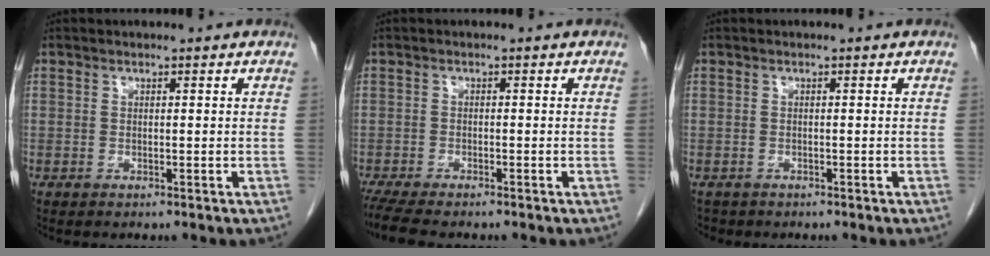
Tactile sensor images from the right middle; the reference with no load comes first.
{"total": 5.9, "force": [-4.9, 0.9, 3.1], "torque": [-0.056, -0.013, -0.080]}
{"total": 1.5, "force": [-1.2, 0.8, 0.1], "torque": [-0.011, -0.002, -0.020]}